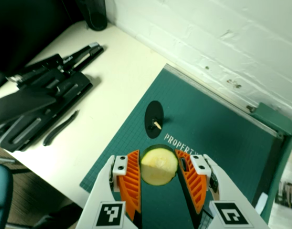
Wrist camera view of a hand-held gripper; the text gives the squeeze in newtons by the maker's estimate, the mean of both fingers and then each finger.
{"total": 9.2, "left": 9.2, "right": 9.2}